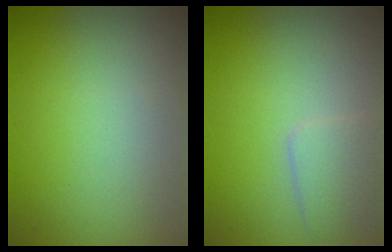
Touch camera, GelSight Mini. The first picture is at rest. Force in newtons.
{"total": 2.2, "press": 2.2, "slide": 0.1}